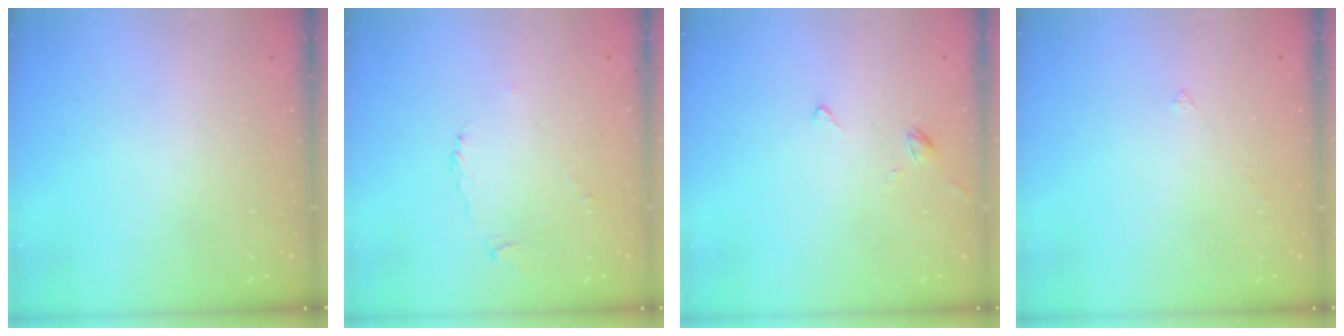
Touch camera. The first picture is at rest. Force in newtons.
{"total": 2.3, "press": 2.2, "slide": 0.7}
{"total": 3.1, "press": 3.1, "slide": 0.4}
{"total": 1.5, "press": 1.4, "slide": 0.3}